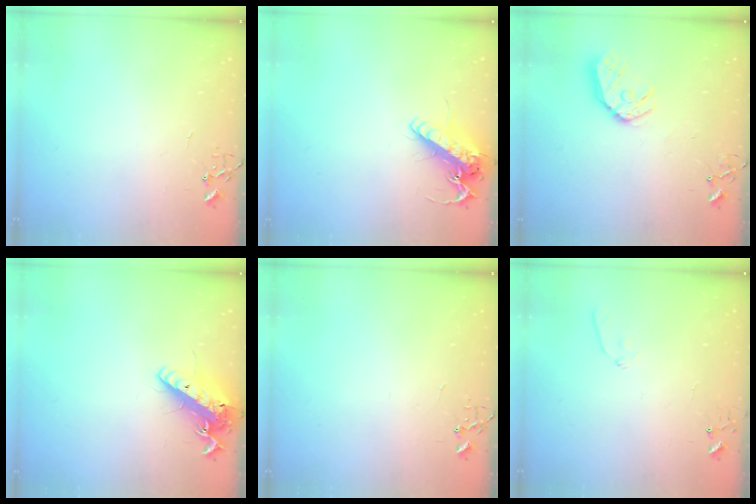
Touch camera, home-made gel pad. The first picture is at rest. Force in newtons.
{"total": 13.8, "press": 13.6, "slide": 2.4}
{"total": 12.6, "press": 12.5, "slide": 1.4}
{"total": 15.0, "press": 14.7, "slide": 3.1}
{"total": 0.0}
{"total": 5.6, "press": 5.6, "slide": 0.6}